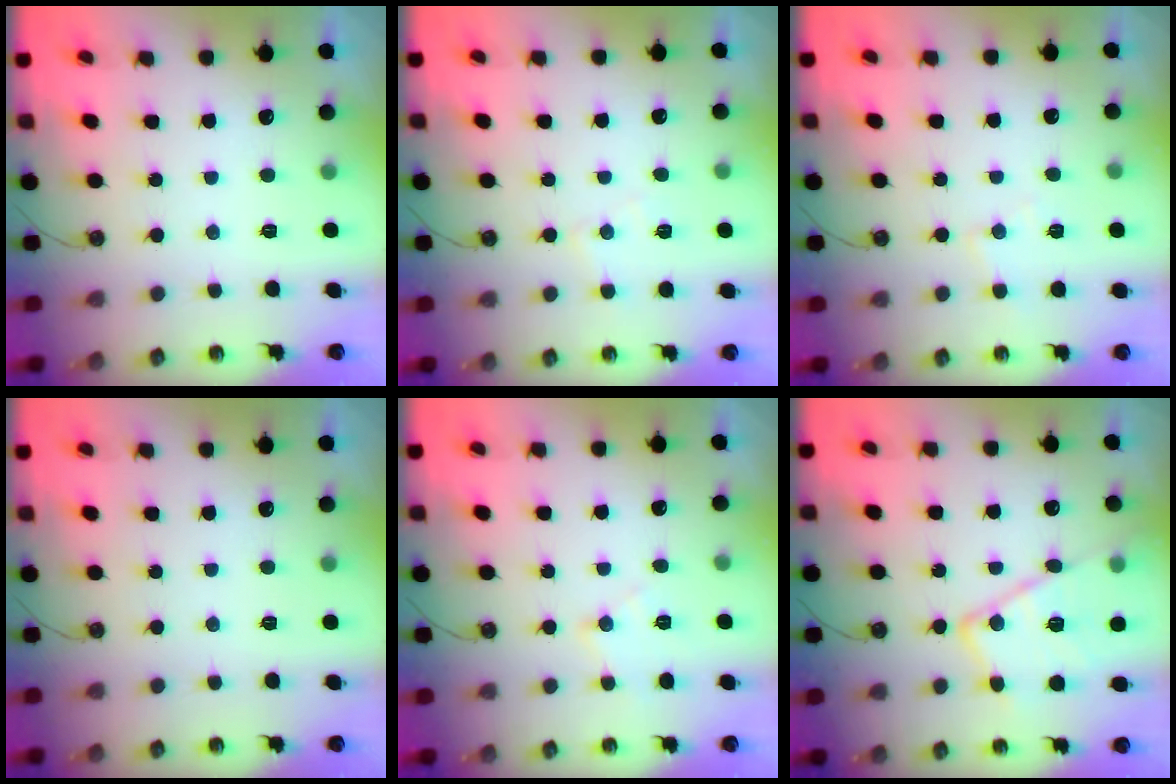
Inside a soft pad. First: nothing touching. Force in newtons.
{"total": 5.8, "press": 5.7, "slide": 0.8}
{"total": 4.6, "press": 4.5, "slide": 0.8}
{"total": 0.0}
{"total": 8.4, "press": 8.4, "slide": 0.5}
{"total": 16.8, "press": 16.8, "slide": 0.5}